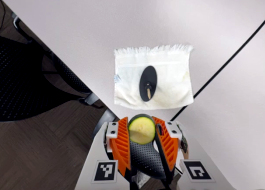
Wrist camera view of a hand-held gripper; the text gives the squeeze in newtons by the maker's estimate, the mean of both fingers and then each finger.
{"total": 8.8, "left": 8.7, "right": 8.9}